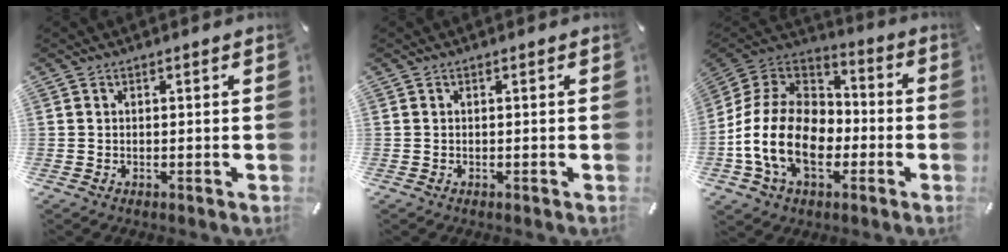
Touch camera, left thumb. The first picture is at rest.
{"total": 0.0}
{"total": 19.4, "force": [-6.5, 13.8, 12.0], "torque": [-0.271, 0.032, -0.110]}